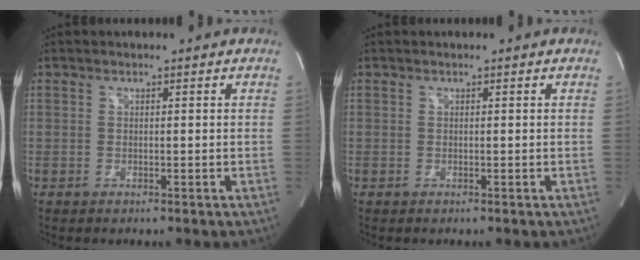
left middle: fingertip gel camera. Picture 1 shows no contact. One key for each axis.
{"total": 0.0}